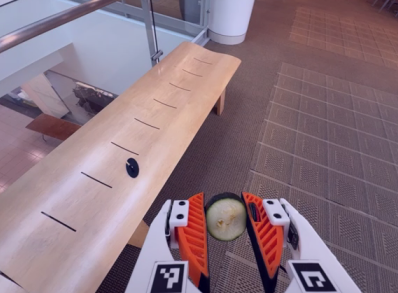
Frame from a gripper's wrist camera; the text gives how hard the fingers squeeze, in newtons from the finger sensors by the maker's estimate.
{"total": 8.6, "left": 8.6, "right": 8.6}